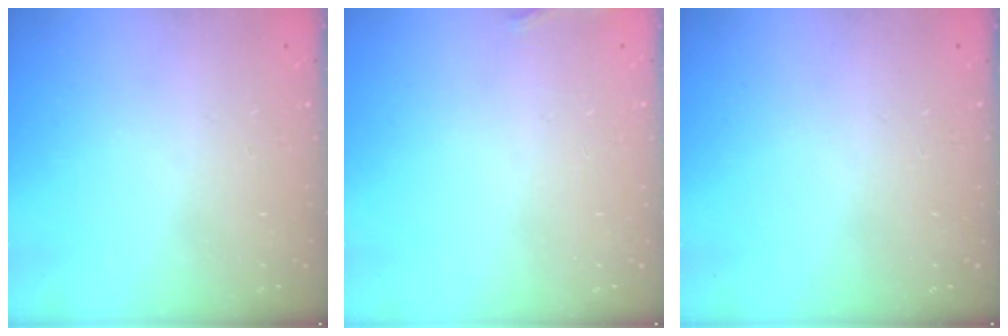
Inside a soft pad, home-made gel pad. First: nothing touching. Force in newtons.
{"total": 7.3, "press": 5.5, "slide": 4.8}
{"total": 0.0}